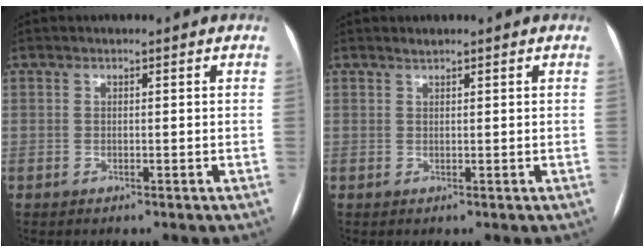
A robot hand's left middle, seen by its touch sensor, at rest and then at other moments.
{"total": 0.6, "force": [0.6, 0.0, 0.1], "torque": [-0.006, 0.004, 0.013]}